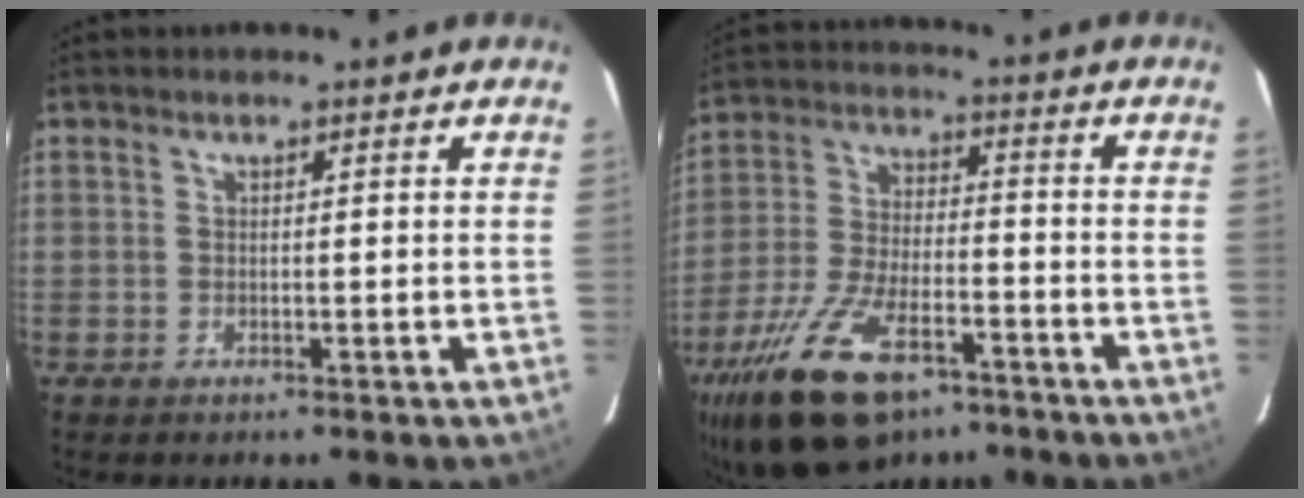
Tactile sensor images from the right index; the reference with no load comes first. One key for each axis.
{"total": 19.8, "fx": -12.5, "fy": 9.1, "fz": 12.4, "tx": -0.265, "ty": -0.028, "tz": -0.217}